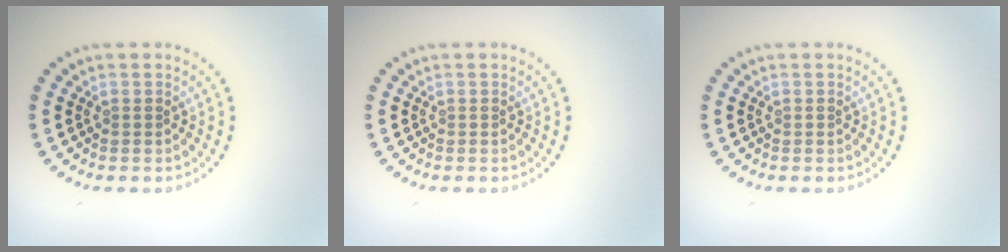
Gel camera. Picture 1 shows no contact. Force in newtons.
{"total": 0.0}
{"total": 0.0}